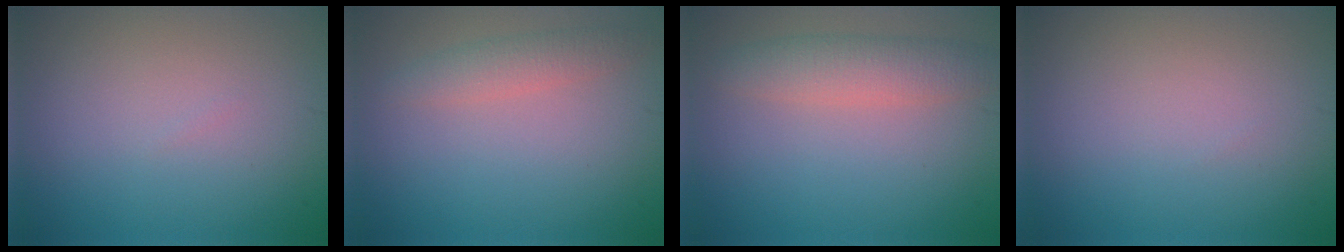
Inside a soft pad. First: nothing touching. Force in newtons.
{"total": 2.0, "press": 2.0, "slide": 0.1}
{"total": 3.4, "press": 3.4, "slide": 0.2}
{"total": 0.0}